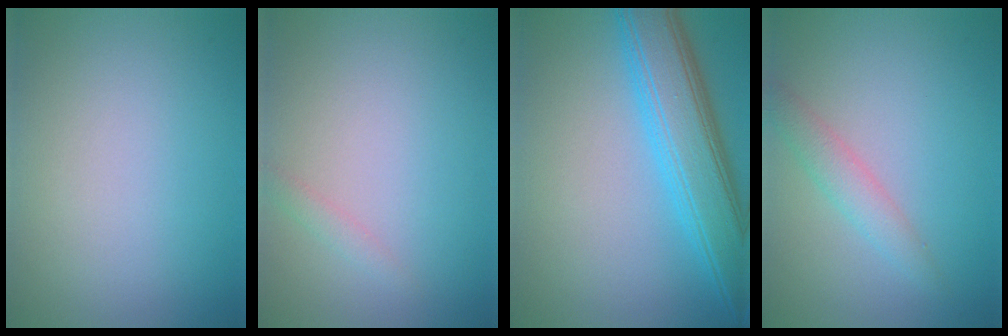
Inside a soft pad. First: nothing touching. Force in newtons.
{"total": 0.9, "press": 0.9, "slide": 0.0}
{"total": 7.3, "press": 7.3, "slide": 0.3}
{"total": 2.1, "press": 2.1, "slide": 0.0}